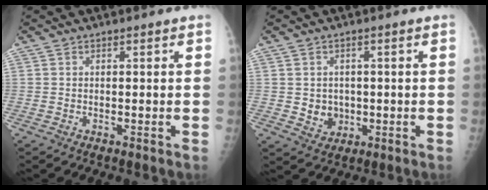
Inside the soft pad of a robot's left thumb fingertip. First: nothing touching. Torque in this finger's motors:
{"motor_torque": [-0.09, 0.05, 0.03, -0.02, 0.01]}